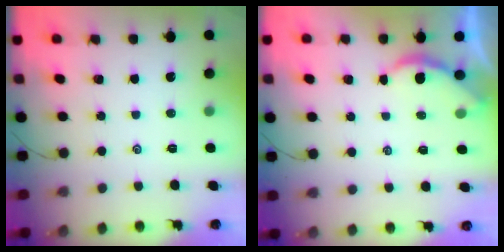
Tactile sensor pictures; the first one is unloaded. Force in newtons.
{"total": 2.3, "press": 2.3, "slide": 0.2}